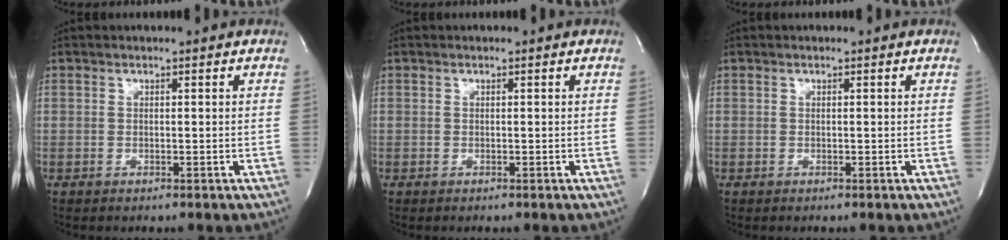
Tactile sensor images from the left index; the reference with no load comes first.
{"total": 0.0}
{"total": 0.0}